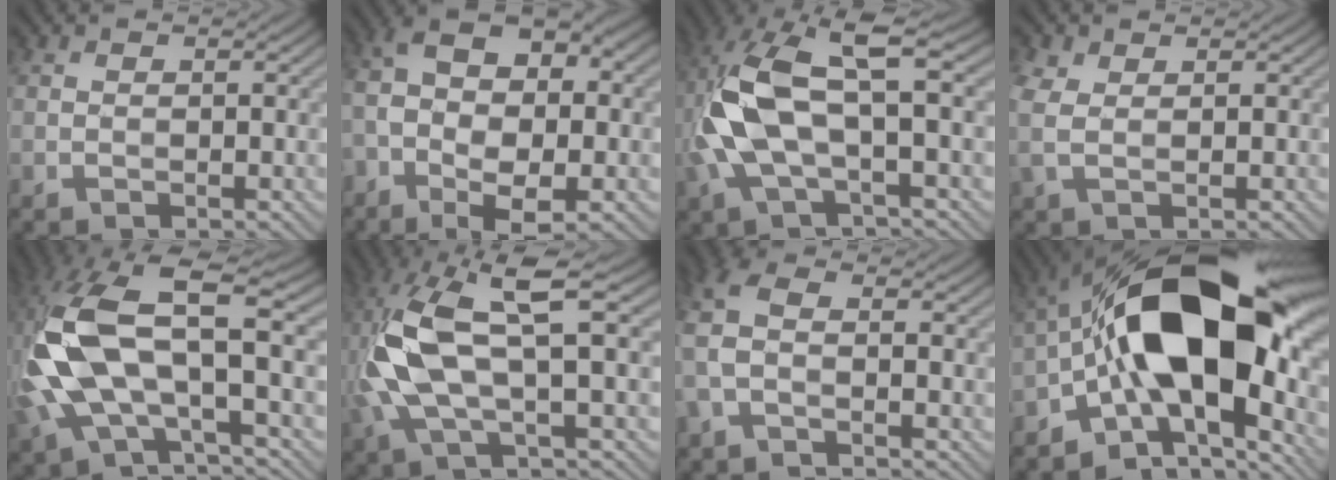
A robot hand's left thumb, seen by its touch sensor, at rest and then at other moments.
{"total": 13.0, "force": [-2.4, 6.8, 10.8], "torque": [-0.212, 0.007, -0.041]}
{"total": 11.6, "force": [-0.1, 4.6, 10.7], "torque": [-0.253, 0.009, -0.007]}
{"total": 3.1, "force": [1.1, 1.7, 2.3], "torque": [-0.074, 0.006, 0.018]}
{"total": 14.6, "force": [-0.2, 6.1, 13.2], "torque": [-0.319, -0.007, -0.009]}
{"total": 11.9, "force": [1.1, 4.0, 11.2], "torque": [-0.259, 0.006, 0.021]}
{"total": 5.1, "force": [-0.8, 2.6, 4.4], "torque": [-0.122, 0.013, -0.028]}
{"total": 19.3, "force": [-1.2, 9.7, 16.6], "torque": [-0.258, 0.027, -0.042]}